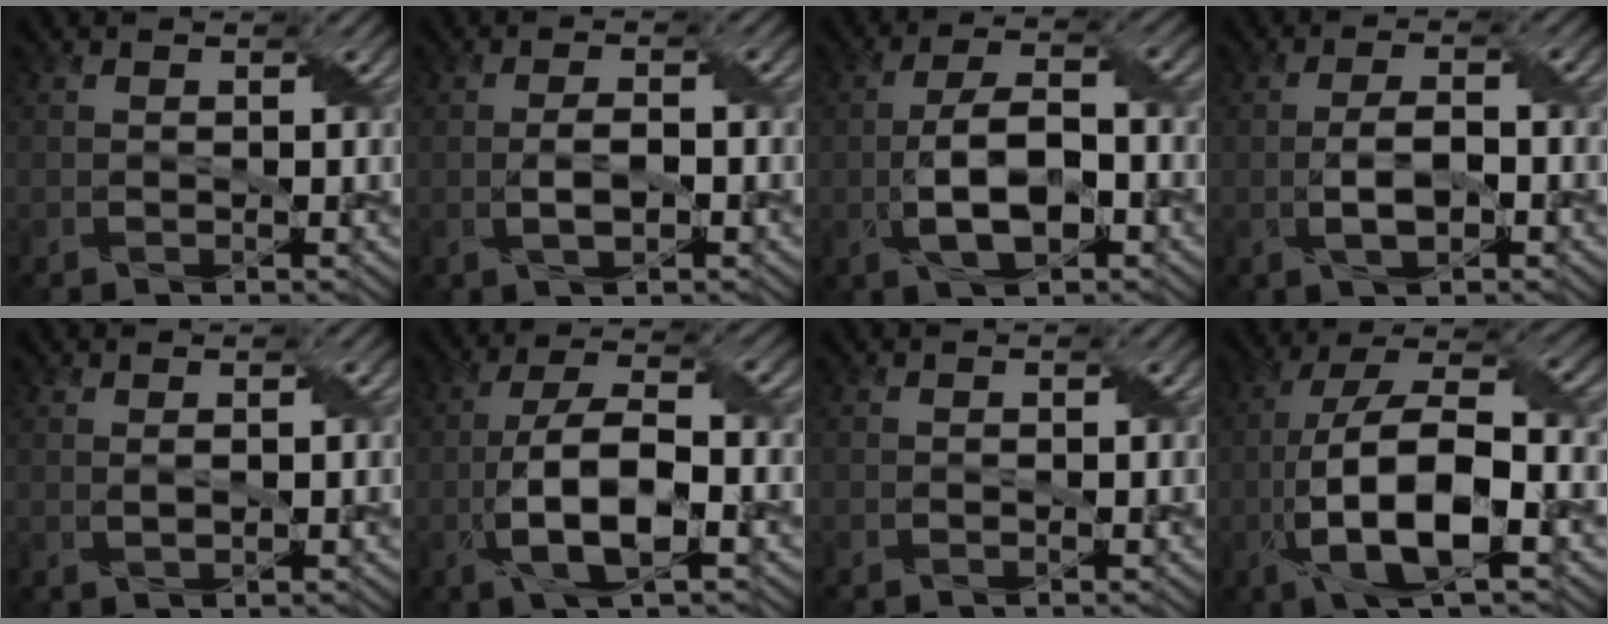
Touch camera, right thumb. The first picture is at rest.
{"total": 3.3, "force": [-0.9, 1.2, 2.9], "torque": [-0.064, 0.001, -0.017]}
{"total": 8.7, "force": [-2.3, 3.9, 7.4], "torque": [-0.146, 0.009, -0.043]}
{"total": 4.6, "force": [-1.3, 1.9, 3.9], "torque": [-0.084, 0.002, -0.026]}
{"total": 1.1, "force": [0.4, 0.2, 1.0], "torque": [-0.027, 0.003, 0.012]}
{"total": 10.1, "force": [-2.9, 3.5, 9.0], "torque": [-0.179, 0.009, -0.056]}
{"total": 0.0}
{"total": 14.0, "force": [-3.7, 5.4, 12.3], "torque": [-0.262, -0.001, -0.072]}